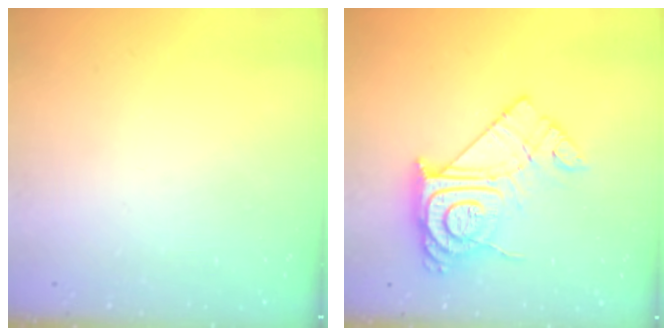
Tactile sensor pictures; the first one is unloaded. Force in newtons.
{"total": 18.1, "press": 18.0, "slide": 1.5}